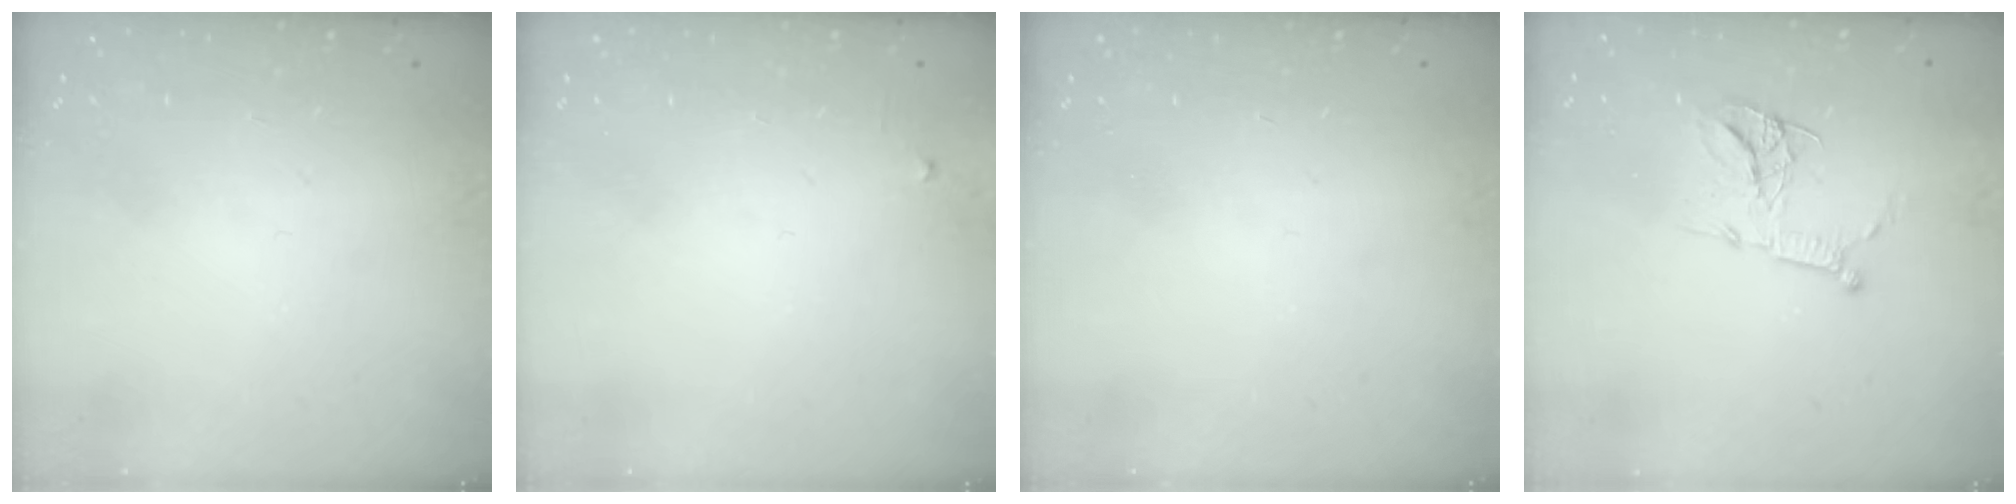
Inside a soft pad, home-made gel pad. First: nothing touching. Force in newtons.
{"total": 2.4, "press": 2.3, "slide": 0.4}
{"total": 0.0}
{"total": 13.9, "press": 13.9, "slide": 1.2}